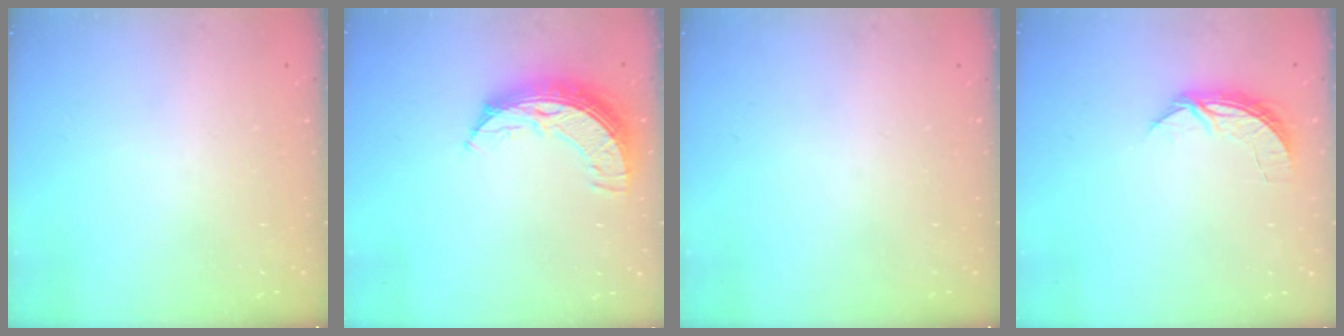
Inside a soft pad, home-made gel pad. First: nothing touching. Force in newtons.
{"total": 10.6, "press": 10.6, "slide": 1.0}
{"total": 0.0}
{"total": 5.6, "press": 5.6, "slide": 0.5}